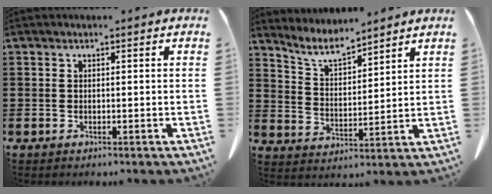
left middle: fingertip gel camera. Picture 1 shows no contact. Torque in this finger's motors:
{"motor_torque": [-0.23, 0.31, 0.17, 0.05]}